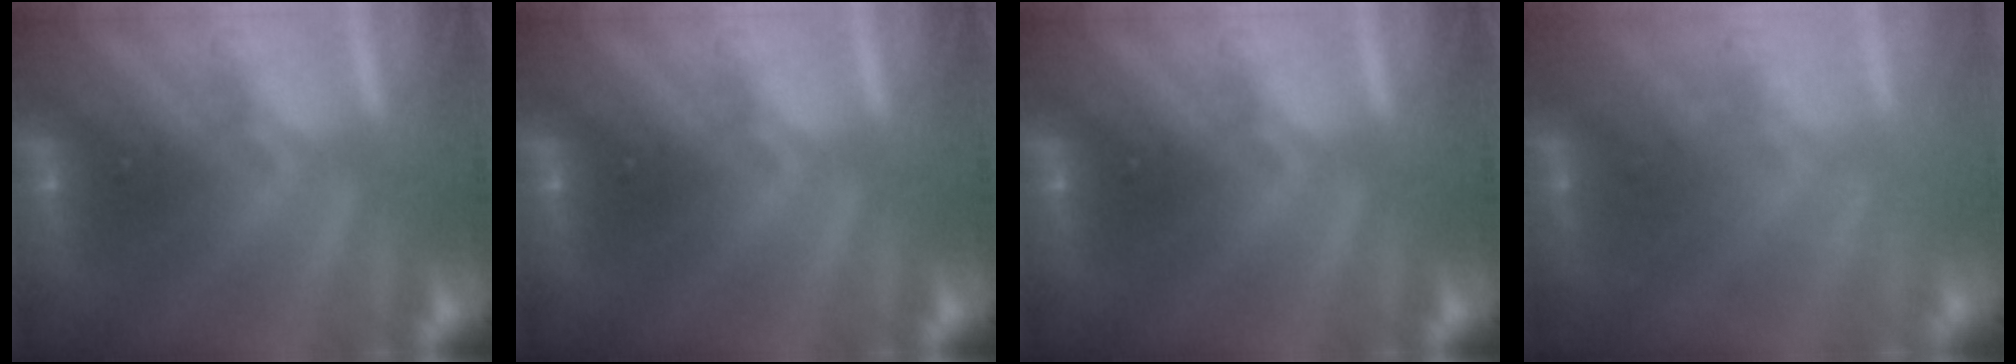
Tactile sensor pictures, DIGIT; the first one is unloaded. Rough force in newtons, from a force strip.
{"total": 0.0}
{"total": 0.0}
{"total": 2.3}